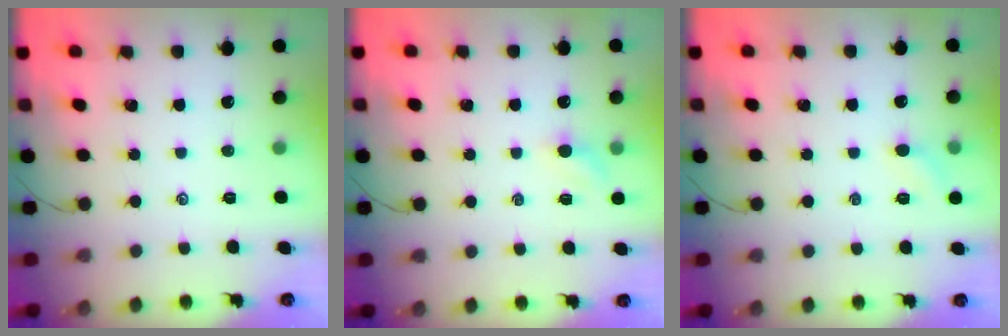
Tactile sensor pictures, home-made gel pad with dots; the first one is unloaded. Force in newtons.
{"total": 2.9, "press": 2.7, "slide": 0.9}
{"total": 4.8, "press": 4.6, "slide": 1.5}